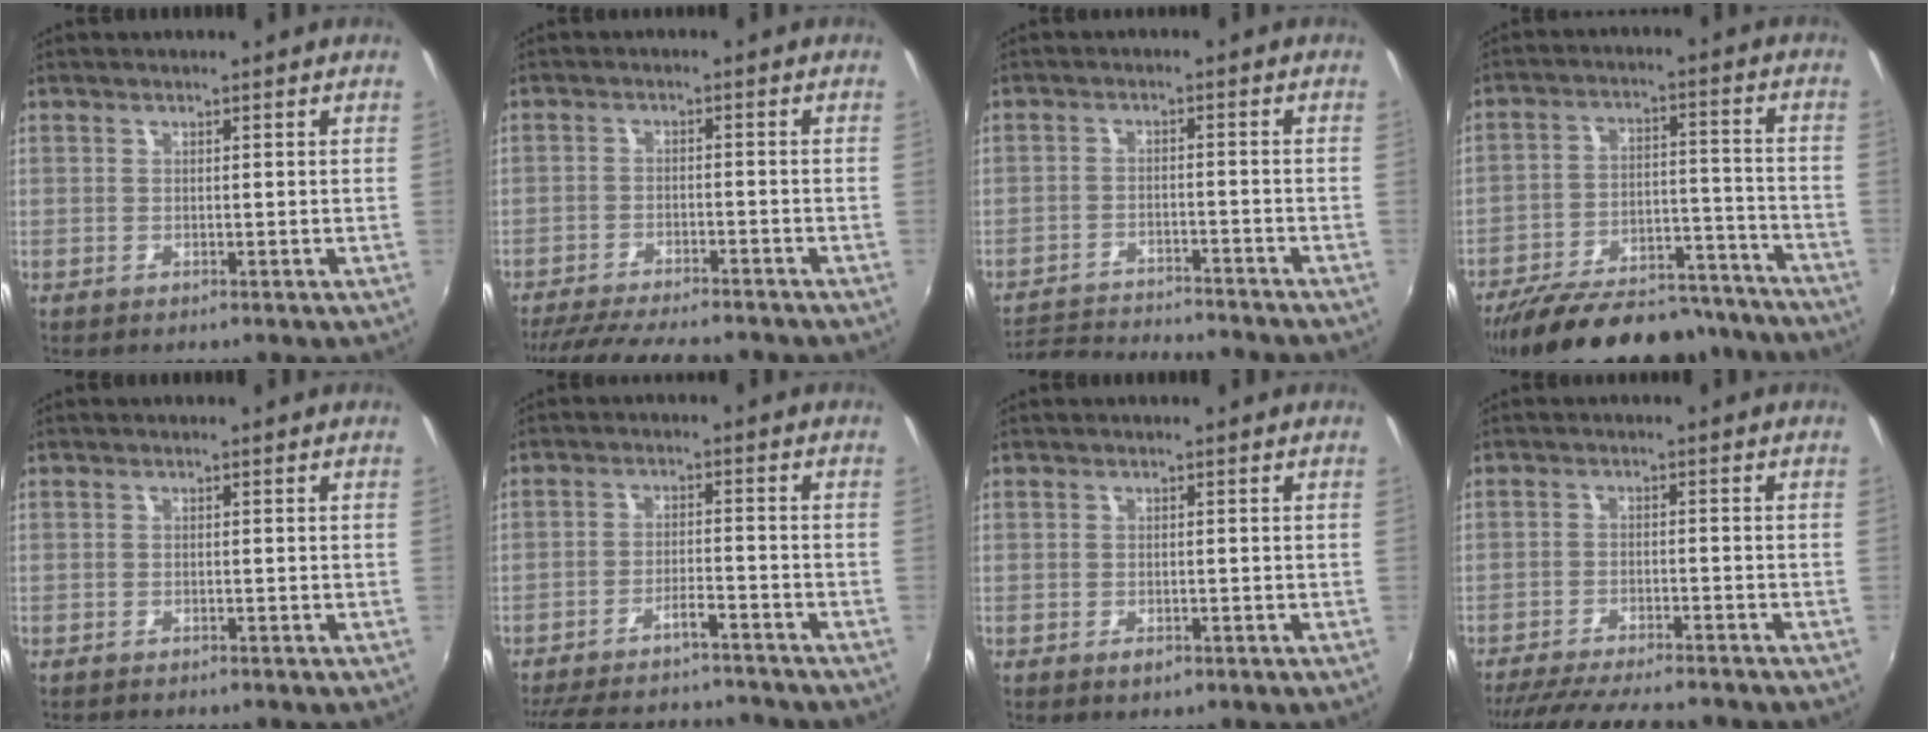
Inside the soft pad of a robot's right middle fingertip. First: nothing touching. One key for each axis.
{"total": 14.7, "fx": -12.9, "fy": 2.7, "fz": 6.6, "tx": -0.138, "ty": -0.021, "tz": -0.196}
{"total": 13.6, "fx": -12.7, "fy": 1.1, "fz": 4.7, "tx": -0.108, "ty": -0.006, "tz": -0.193}
{"total": 26.4, "fx": -22.5, "fy": 9.0, "fz": 10.4, "tx": -0.200, "ty": 0.015, "tz": -0.301}
{"total": 0.9, "fx": -0.8, "fy": 0.1, "fz": 0.1, "tx": -0.007, "ty": -0.002, "tz": -0.013}
{"total": 15.1, "fx": -13.8, "fy": 2.6, "fz": 5.4, "tx": -0.125, "ty": 0.016, "tz": -0.203}
{"total": 1.4, "fx": -0.8, "fy": 0.8, "fz": 0.8, "tx": -0.014, "ty": -0.004, "tz": -0.014}
{"total": 14.5, "fx": -12.8, "fy": 2.3, "fz": 6.6, "tx": -0.138, "ty": -0.020, "tz": -0.198}